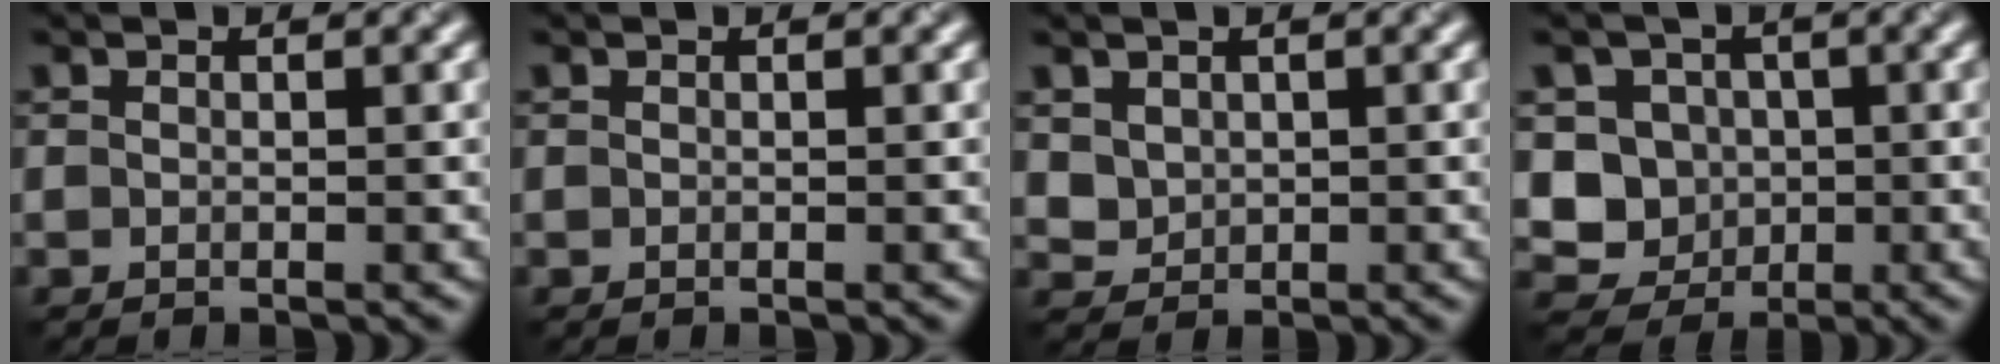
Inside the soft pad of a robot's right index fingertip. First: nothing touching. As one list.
[{"total": 0.0}, {"total": 1.9, "force": [0.8, 1.6, 0.7], "torque": [-0.026, -0.009, 0.030]}, {"total": 5.7, "force": [0.0, 5.4, 1.8], "torque": [-0.016, 0.011, -0.027]}]